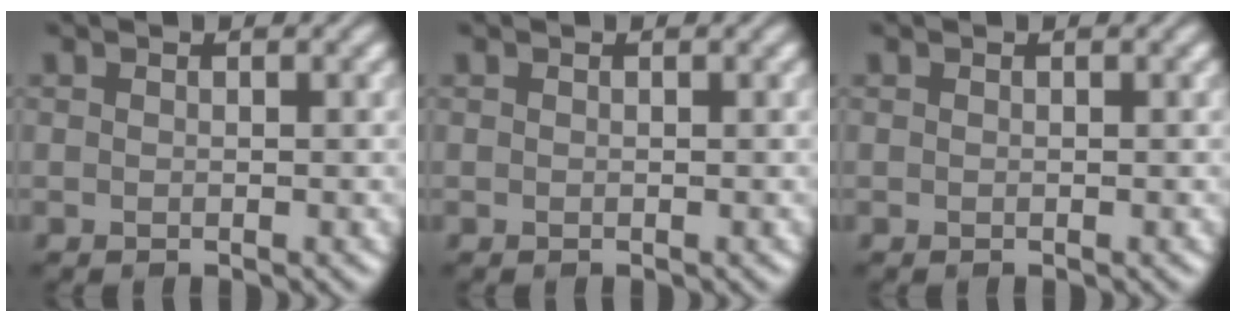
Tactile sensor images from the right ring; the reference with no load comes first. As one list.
[{"total": 0.0}, {"total": 0.0}]